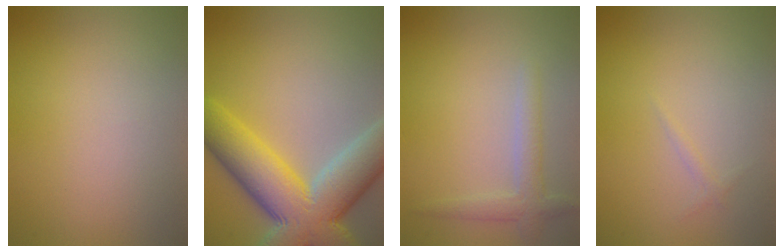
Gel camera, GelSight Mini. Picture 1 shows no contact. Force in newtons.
{"total": 11.6, "press": 11.6, "slide": 1.0}
{"total": 2.1, "press": 2.1, "slide": 0.1}
{"total": 0.5, "press": 0.5, "slide": 0.0}